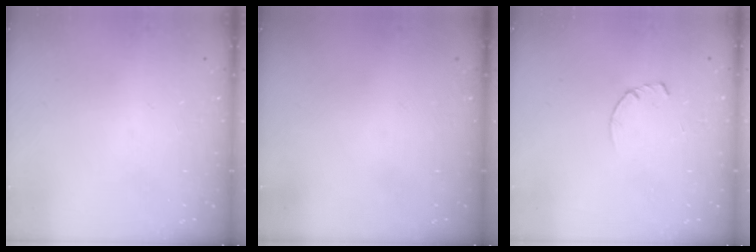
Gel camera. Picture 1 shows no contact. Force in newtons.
{"total": 0.0}
{"total": 3.3, "press": 3.3, "slide": 0.3}